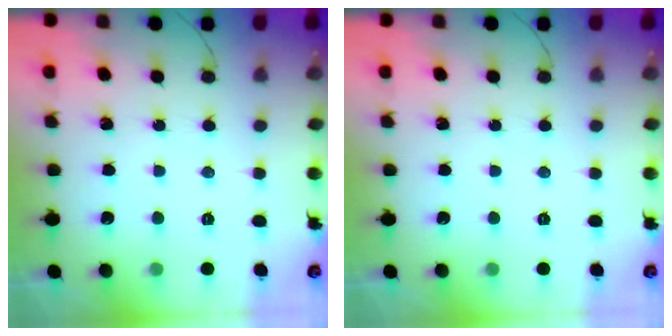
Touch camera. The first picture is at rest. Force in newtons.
{"total": 0.0}